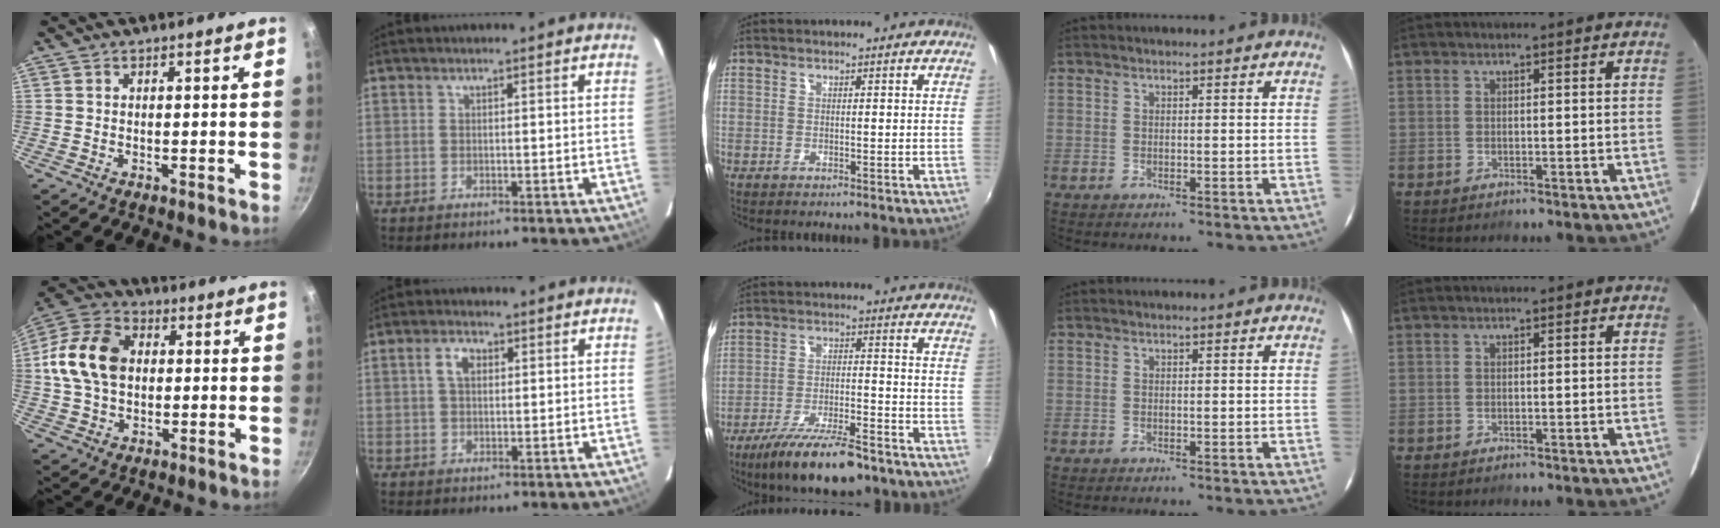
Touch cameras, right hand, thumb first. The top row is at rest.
{"thumb": {"total": 14.4, "force": [1.4, 10.5, 9.8], "torque": [-0.166, 0.020, 0.010]}, "index": {"total": 3.5, "force": [1.0, 2.2, 2.6], "torque": [-0.048, 0.011, 0.018]}, "middle": {"total": 14.6, "force": [-11.2, 3.7, 8.7], "torque": [-0.176, -0.023, -0.183]}}